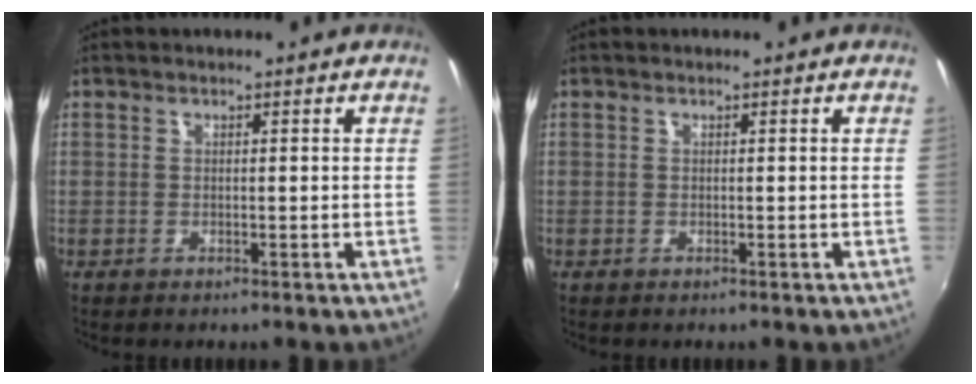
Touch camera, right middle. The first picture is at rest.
{"total": 0.0}